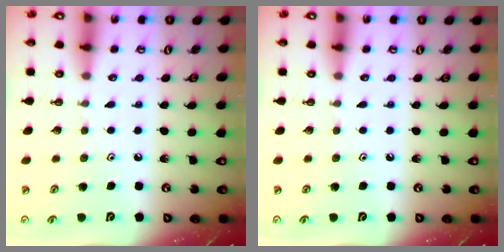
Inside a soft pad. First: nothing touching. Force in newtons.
{"total": 0.0}